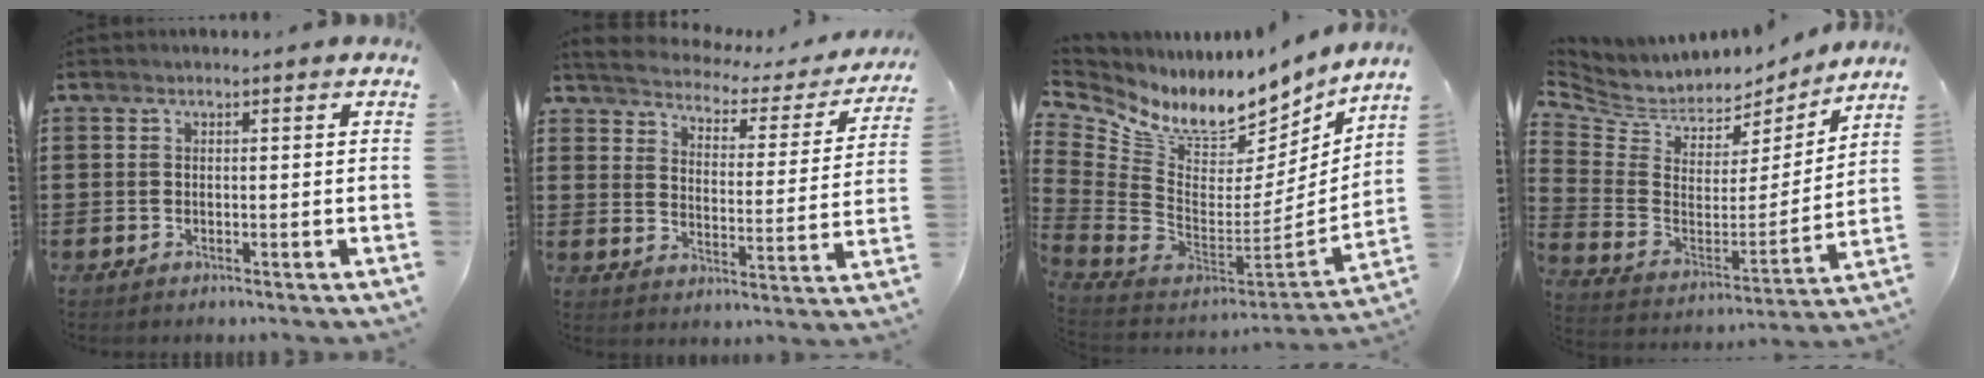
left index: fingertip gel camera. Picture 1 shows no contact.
{"total": 2.8, "force": [2.8, 0.5, 0.3], "torque": [-0.029, -0.028, 0.039]}
{"total": 9.0, "force": [7.5, 3.6, 3.3], "torque": [-0.095, -0.080, 0.131]}
{"total": 5.8, "force": [5.0, 2.8, 0.9], "torque": [-0.054, -0.045, 0.088]}